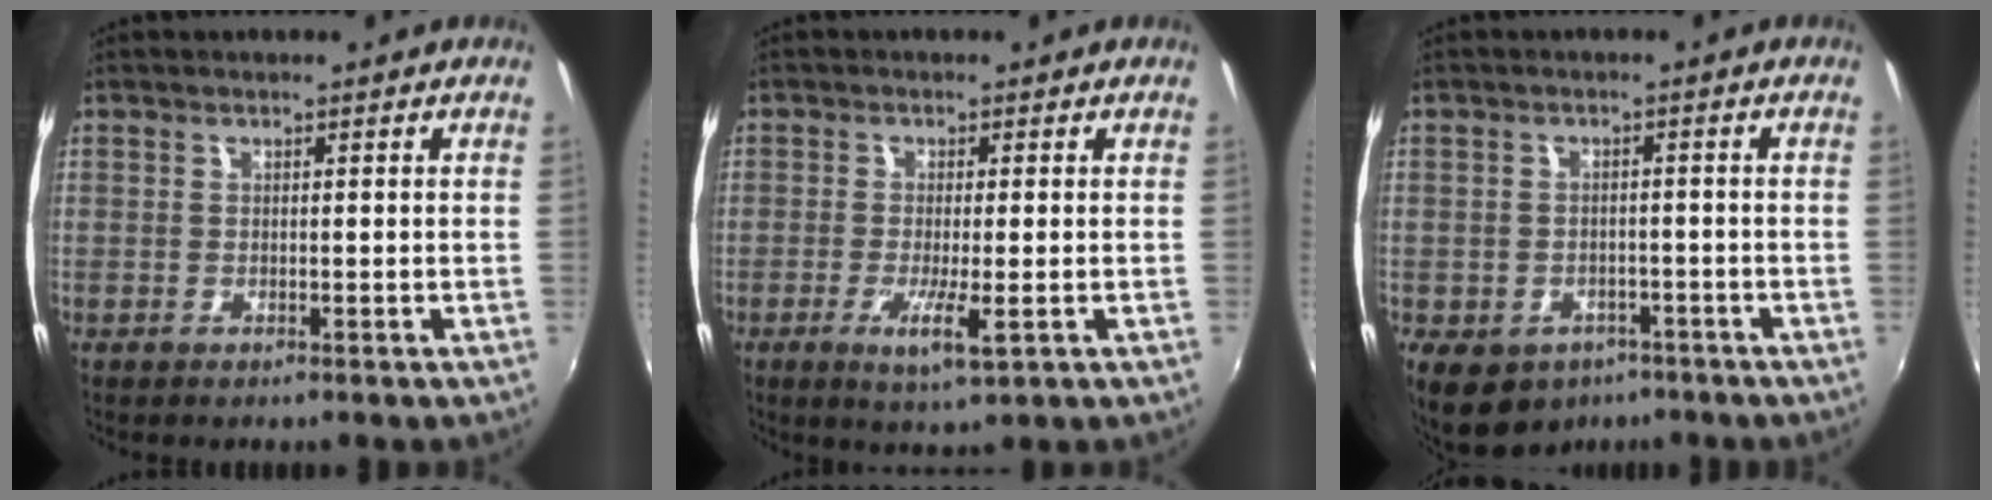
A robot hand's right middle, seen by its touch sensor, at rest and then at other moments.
{"total": 5.2, "force": [-1.8, 0.5, 4.8], "torque": [-0.099, -0.016, -0.033]}
{"total": 10.7, "force": [-6.4, 7.4, 4.4], "torque": [-0.107, -0.013, -0.083]}